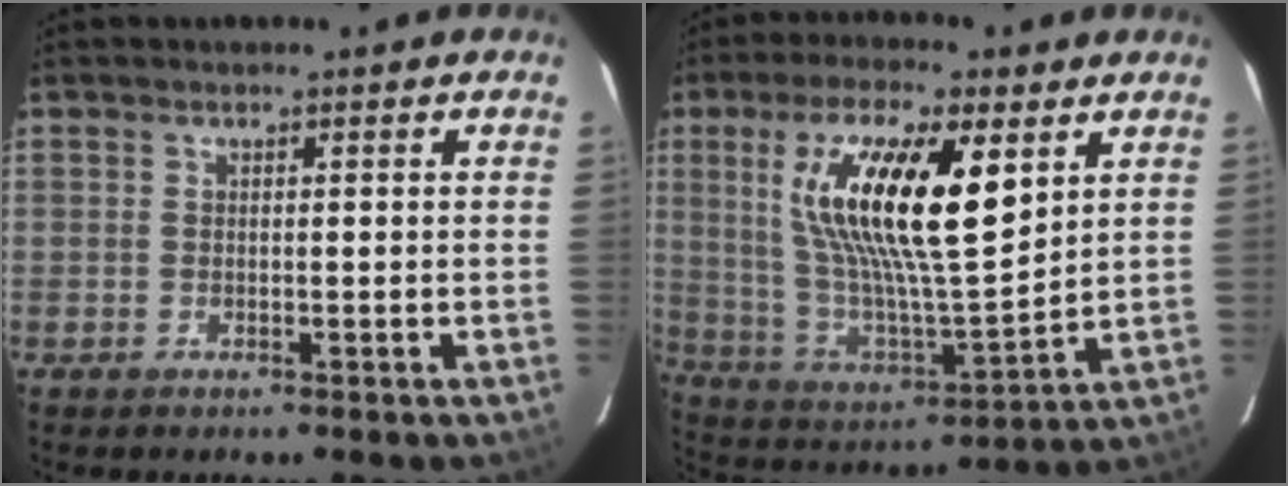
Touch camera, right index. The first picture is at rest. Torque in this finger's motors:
{"motor_torque": [1.34, 0.10, 1.06, 0.21]}